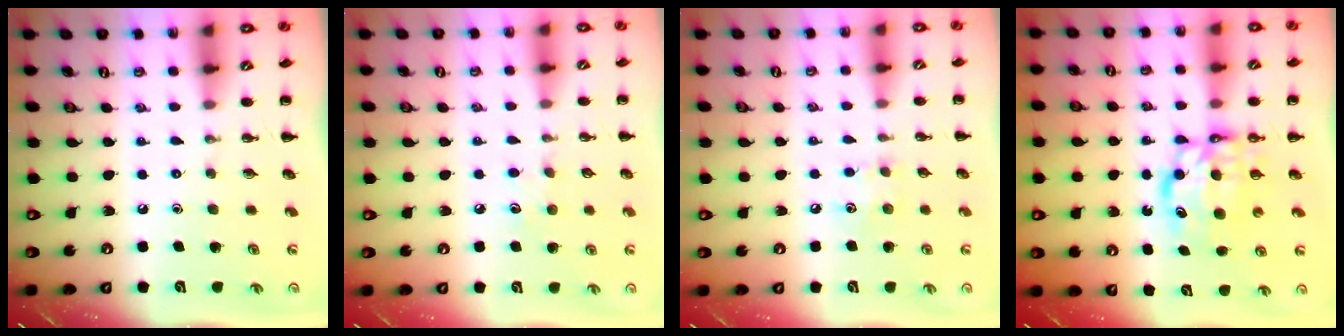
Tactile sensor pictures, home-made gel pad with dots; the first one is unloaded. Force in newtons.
{"total": 4.9, "press": 4.8, "slide": 1.3}
{"total": 5.8, "press": 5.7, "slide": 1.3}
{"total": 7.1, "press": 7.0, "slide": 1.1}